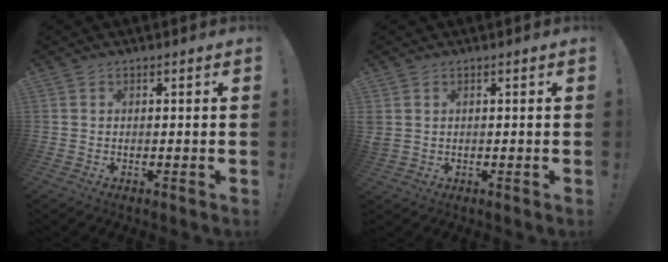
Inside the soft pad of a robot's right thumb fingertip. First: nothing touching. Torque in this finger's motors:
{"motor_torque": [0.08, 0.08, 0.35, 0.31, 0.08]}